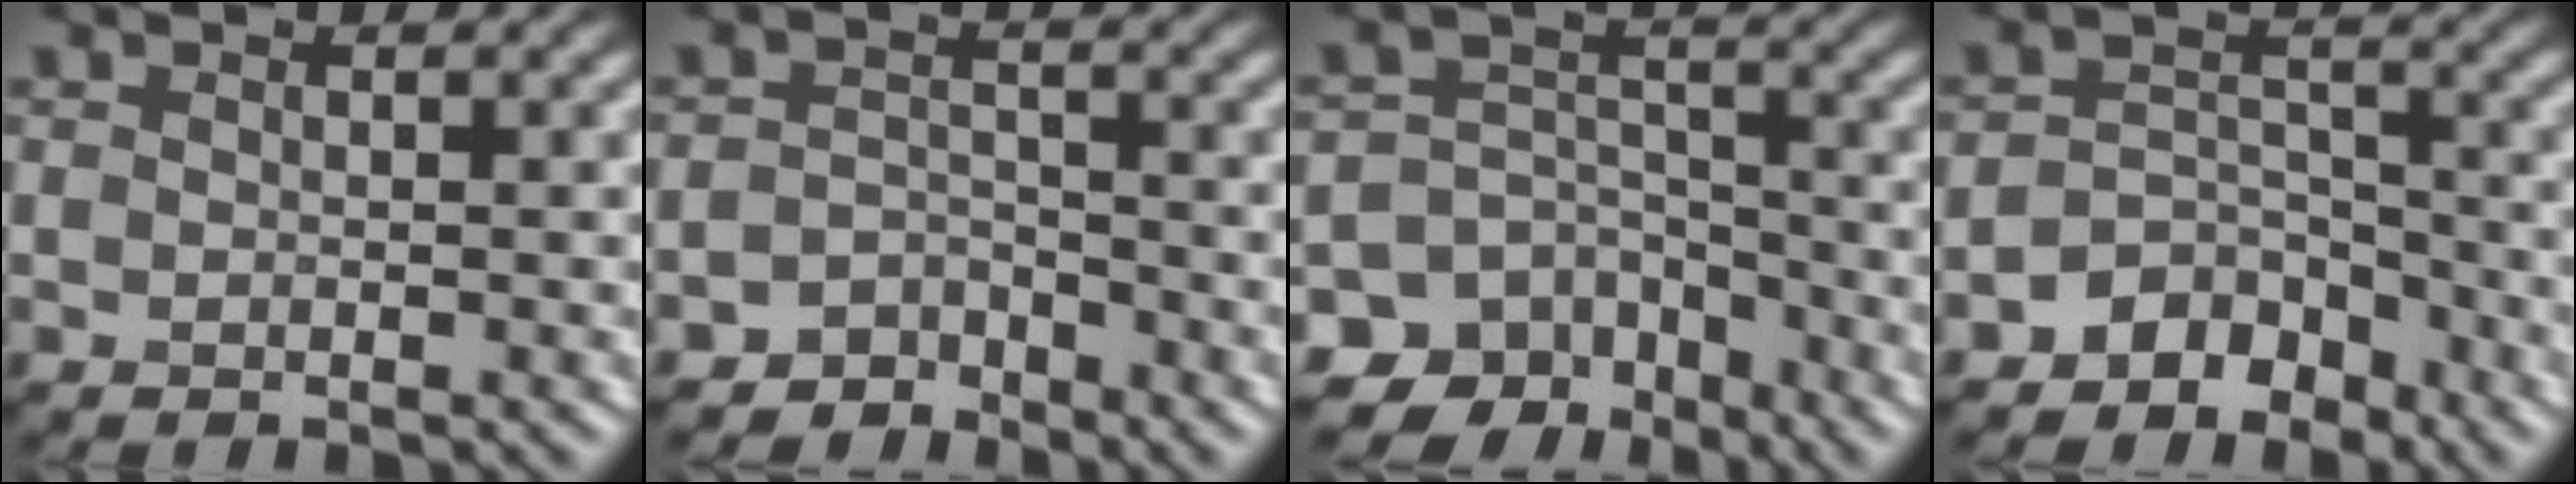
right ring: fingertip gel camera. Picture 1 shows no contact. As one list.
[{"total": 3.0, "force": [-2.8, 1.3, -0.1], "torque": [0.013, 0.005, -0.056]}, {"total": 9.4, "force": [-6.9, 6.2, 1.9], "torque": [-0.022, 0.004, -0.112]}, {"total": 4.1, "force": [-3.2, 2.4, 1.0], "torque": [-0.002, 0.004, -0.059]}]